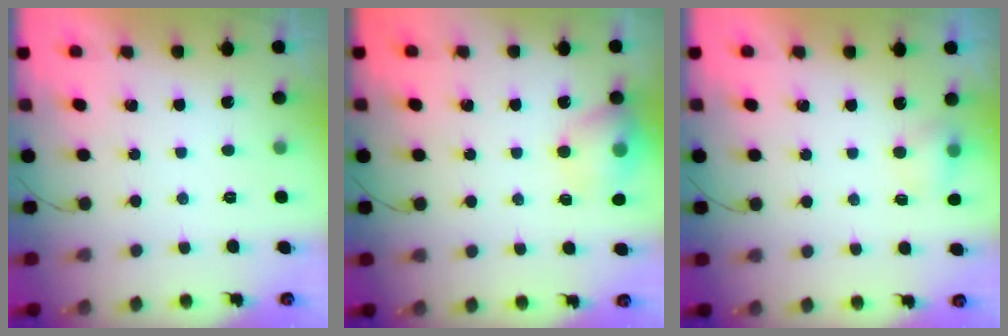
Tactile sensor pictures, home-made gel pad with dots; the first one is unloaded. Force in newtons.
{"total": 11.8, "press": 9.0, "slide": 7.6}
{"total": 4.1, "press": 4.0, "slide": 1.1}